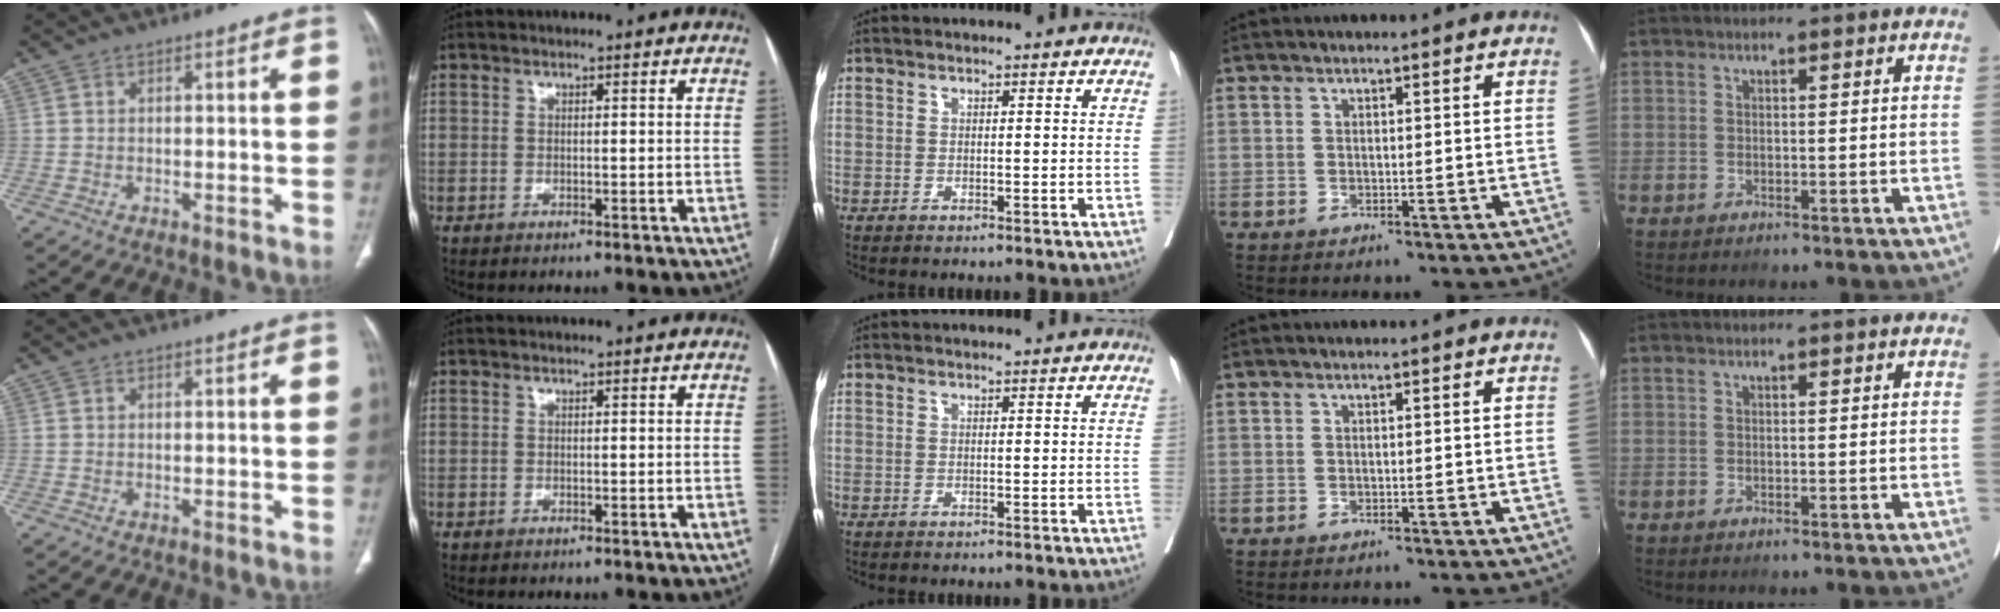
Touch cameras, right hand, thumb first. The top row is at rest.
{}